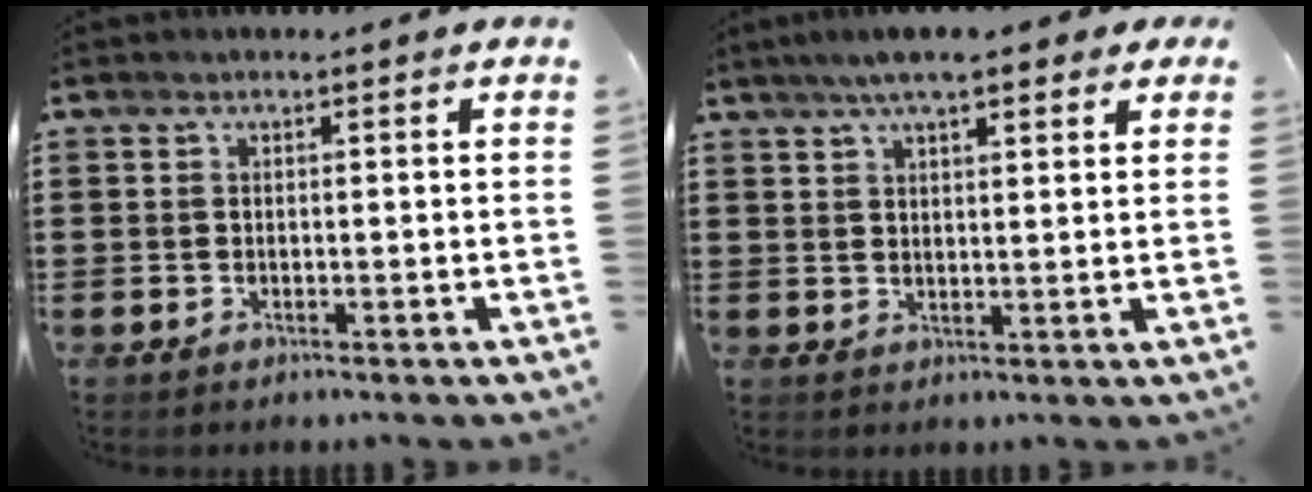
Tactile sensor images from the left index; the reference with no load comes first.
{"total": 5.9, "force": [4.2, 1.1, 3.9], "torque": [-0.084, 0.005, 0.075]}